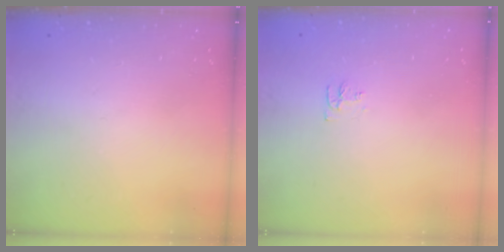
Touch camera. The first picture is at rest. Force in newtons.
{"total": 3.7, "press": 3.6, "slide": 0.6}